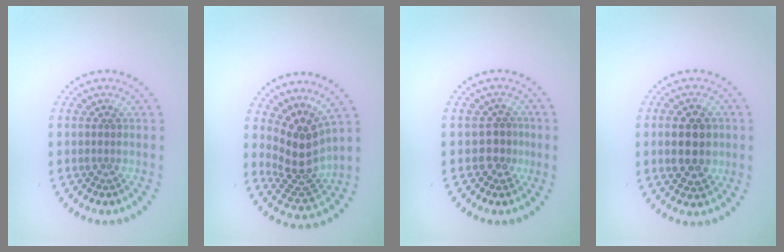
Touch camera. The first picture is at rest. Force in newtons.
{"total": 4.1, "press": 3.0, "slide": 2.8}
{"total": 1.8, "press": 1.5, "slide": 0.9}
{"total": 4.6, "press": 4.6, "slide": 0.2}